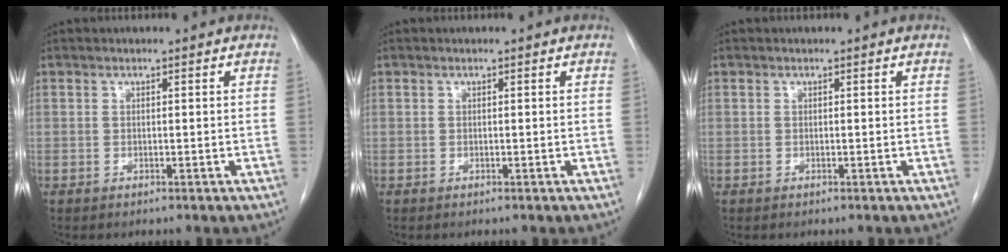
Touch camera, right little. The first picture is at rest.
{"total": 0.0}
{"total": 0.0}